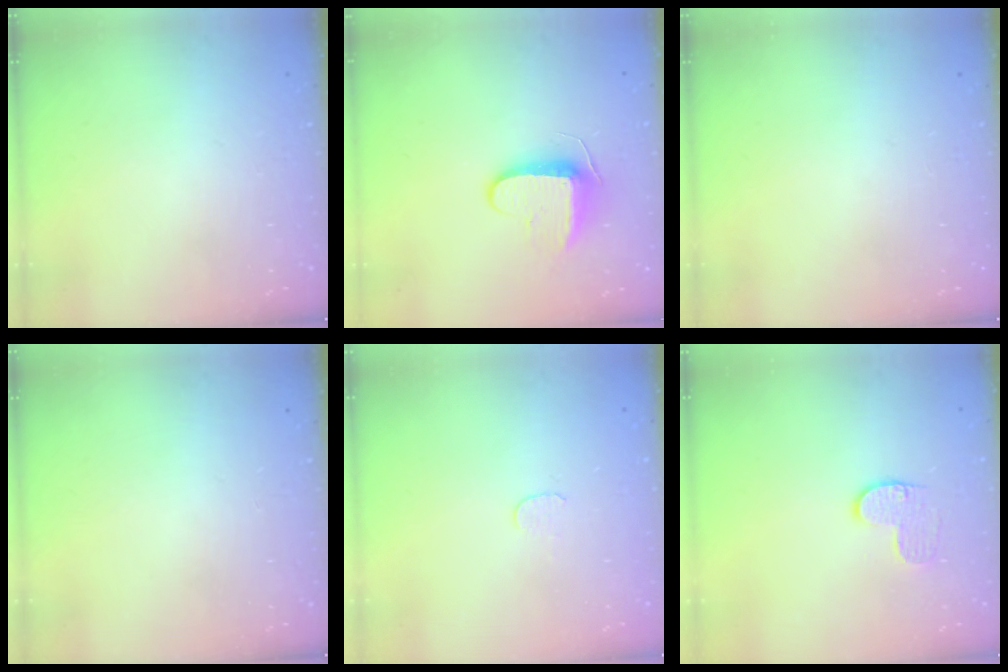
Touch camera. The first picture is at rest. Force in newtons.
{"total": 9.1, "press": 9.1, "slide": 0.8}
{"total": 0.0}
{"total": 0.0}
{"total": 3.7, "press": 3.7, "slide": 0.4}
{"total": 6.7, "press": 6.7, "slide": 0.1}